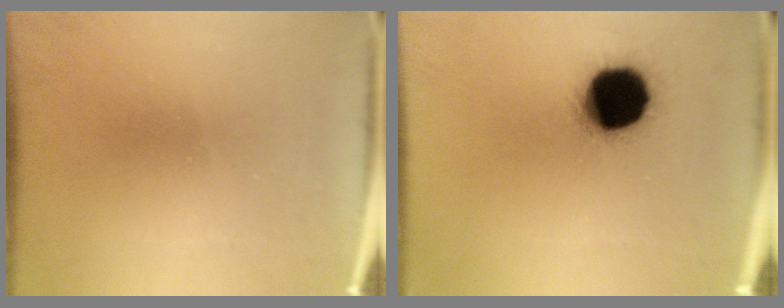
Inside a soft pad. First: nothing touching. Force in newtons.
{"total": 18.5}